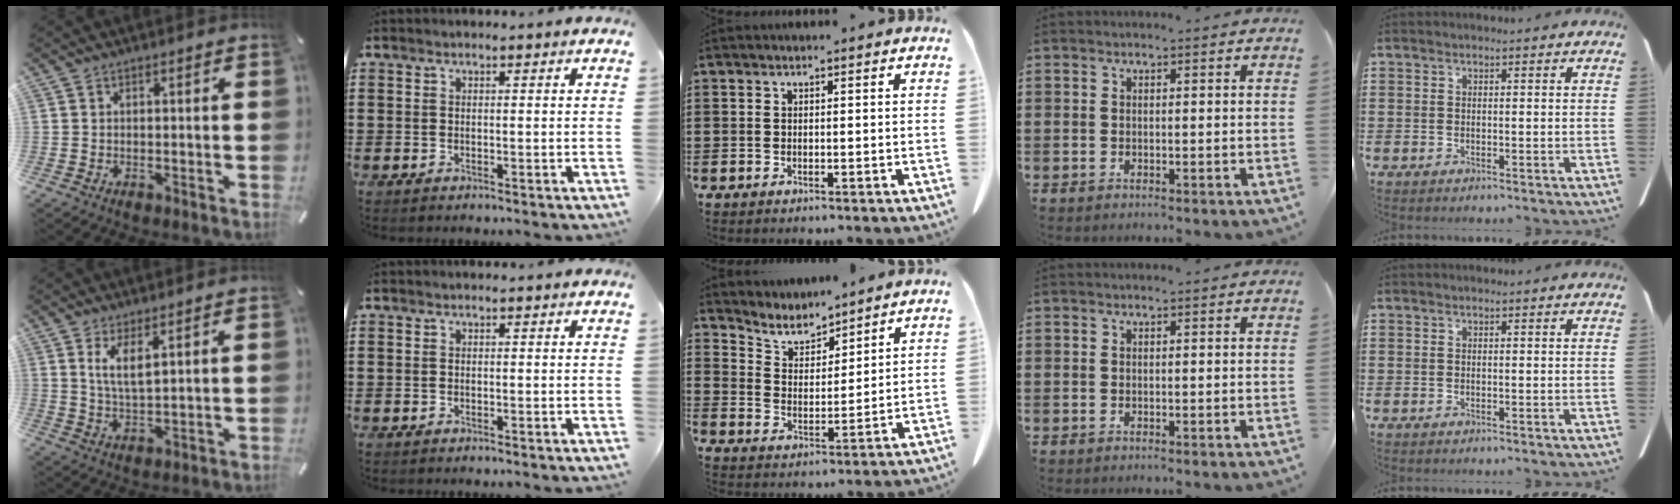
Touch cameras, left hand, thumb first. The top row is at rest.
{"thumb": {"total": 5.9, "force": [2.9, 1.8, 4.8], "torque": [-0.100, -0.006, 0.047]}, "middle": {"total": 5.0, "force": [4.8, 1.4, 0.8], "torque": [-0.041, -0.028, 0.083]}}